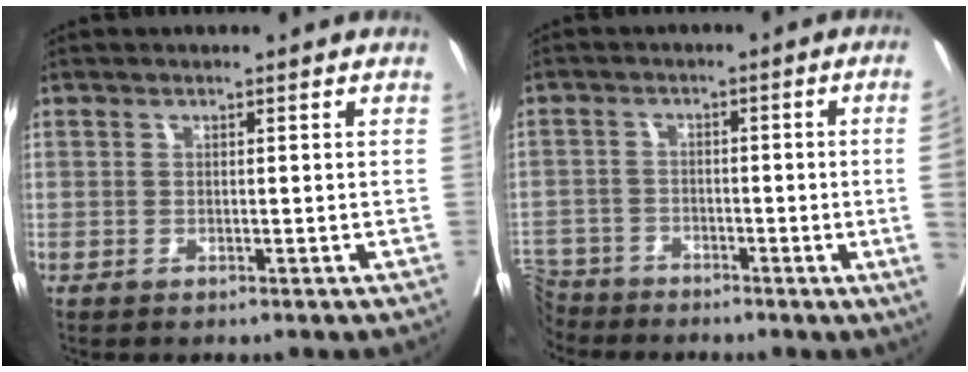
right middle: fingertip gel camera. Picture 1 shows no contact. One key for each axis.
{"total": 6.9, "fx": -4.9, "fy": 0.1, "fz": 4.8, "tx": -0.083, "ty": 0.014, "tz": -0.085}